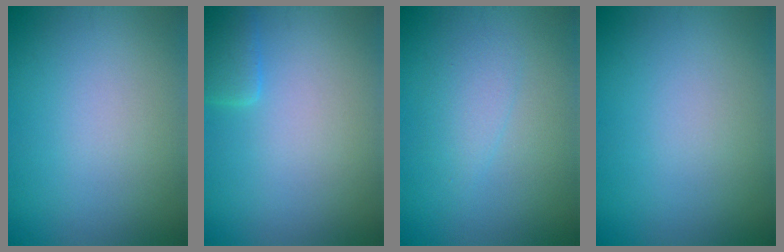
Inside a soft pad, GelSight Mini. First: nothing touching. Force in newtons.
{"total": 2.3, "press": 2.3, "slide": 0.2}
{"total": 1.8, "press": 1.8, "slide": 0.1}
{"total": 0.0}